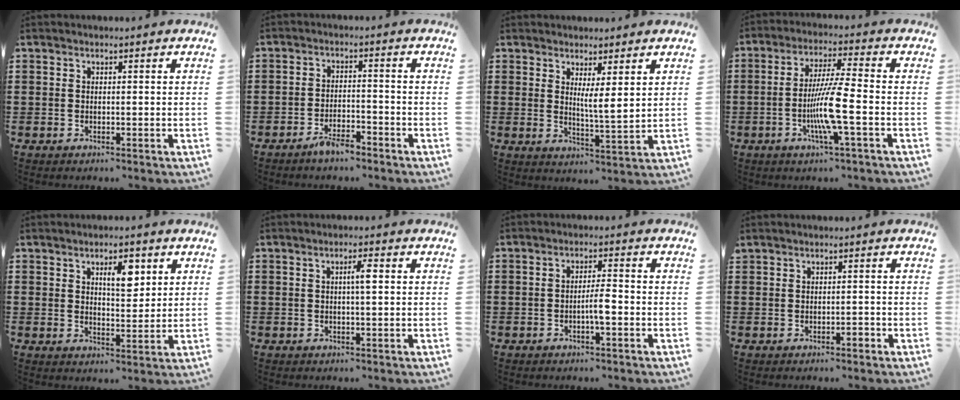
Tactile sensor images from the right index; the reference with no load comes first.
{"total": 3.5, "force": [-2.9, 0.9, 1.7], "torque": [-0.034, 0.009, -0.057]}
{"total": 3.9, "force": [2.2, 0.1, 3.2], "torque": [-0.053, -0.015, 0.033]}
{"total": 8.9, "force": [-2.5, 0.2, 8.5], "torque": [-0.170, -0.016, -0.054]}
{"total": 5.5, "force": [2.5, 2.2, 4.4], "torque": [-0.070, 0.002, 0.035]}
{"total": 2.6, "force": [0.4, 0.4, 2.5], "torque": [-0.049, 0.002, 0.003]}
{"total": 3.4, "force": [-1.1, 0.5, 3.2], "torque": [-0.056, 0.001, -0.020]}
{"total": 1.0, "force": [-0.6, 0.4, 0.7], "torque": [-0.015, 0.000, -0.012]}